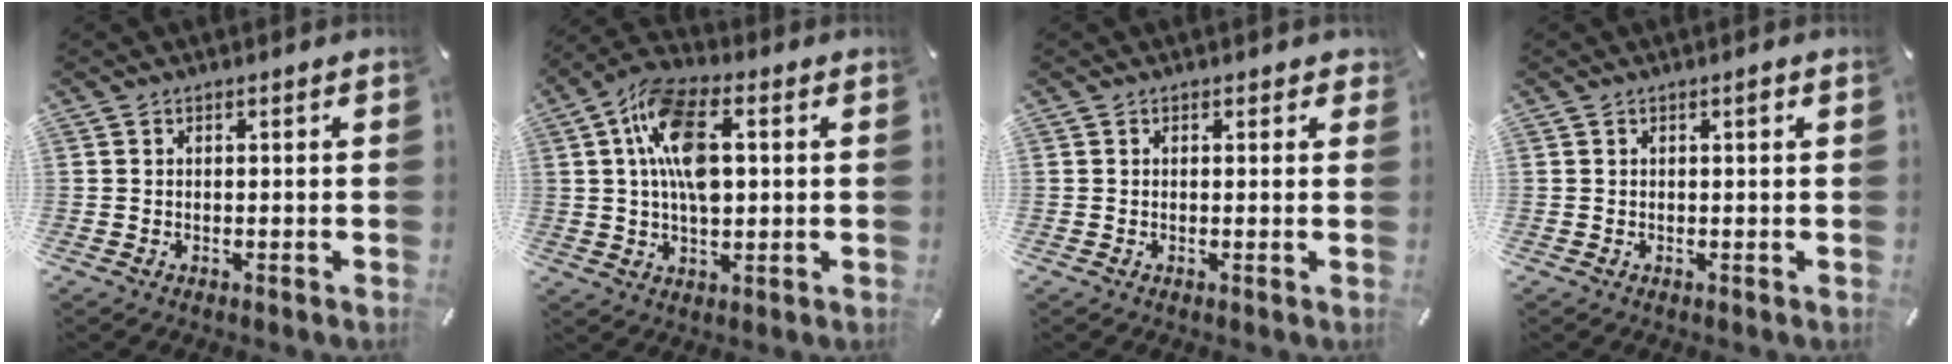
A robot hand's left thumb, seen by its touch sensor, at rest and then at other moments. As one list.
[{"total": 12.9, "force": [2.1, 7.1, 10.5], "torque": [-0.193, 0.002, 0.034]}, {"total": 0.8, "force": [0.3, 0.6, 0.4], "torque": [0.001, 0.001, 0.003]}, {"total": 1.0, "force": [0.4, 0.1, 0.9], "torque": [-0.016, 0.003, 0.005]}]